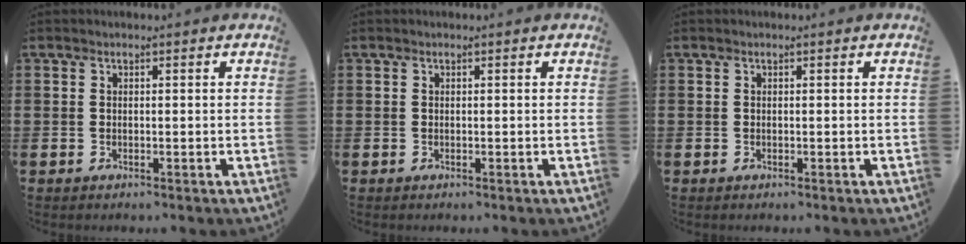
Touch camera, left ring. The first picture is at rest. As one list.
[{"total": 0.0}, {"total": 0.0}]